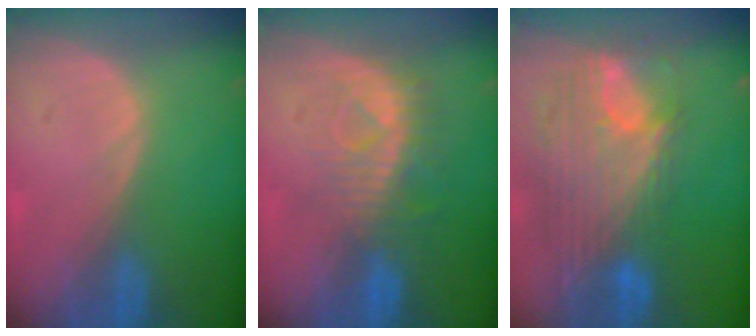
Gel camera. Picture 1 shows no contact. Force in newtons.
{"total": 8.2, "press": 7.4, "slide": 3.6}
{"total": 12.1, "press": 10.2, "slide": 6.4}